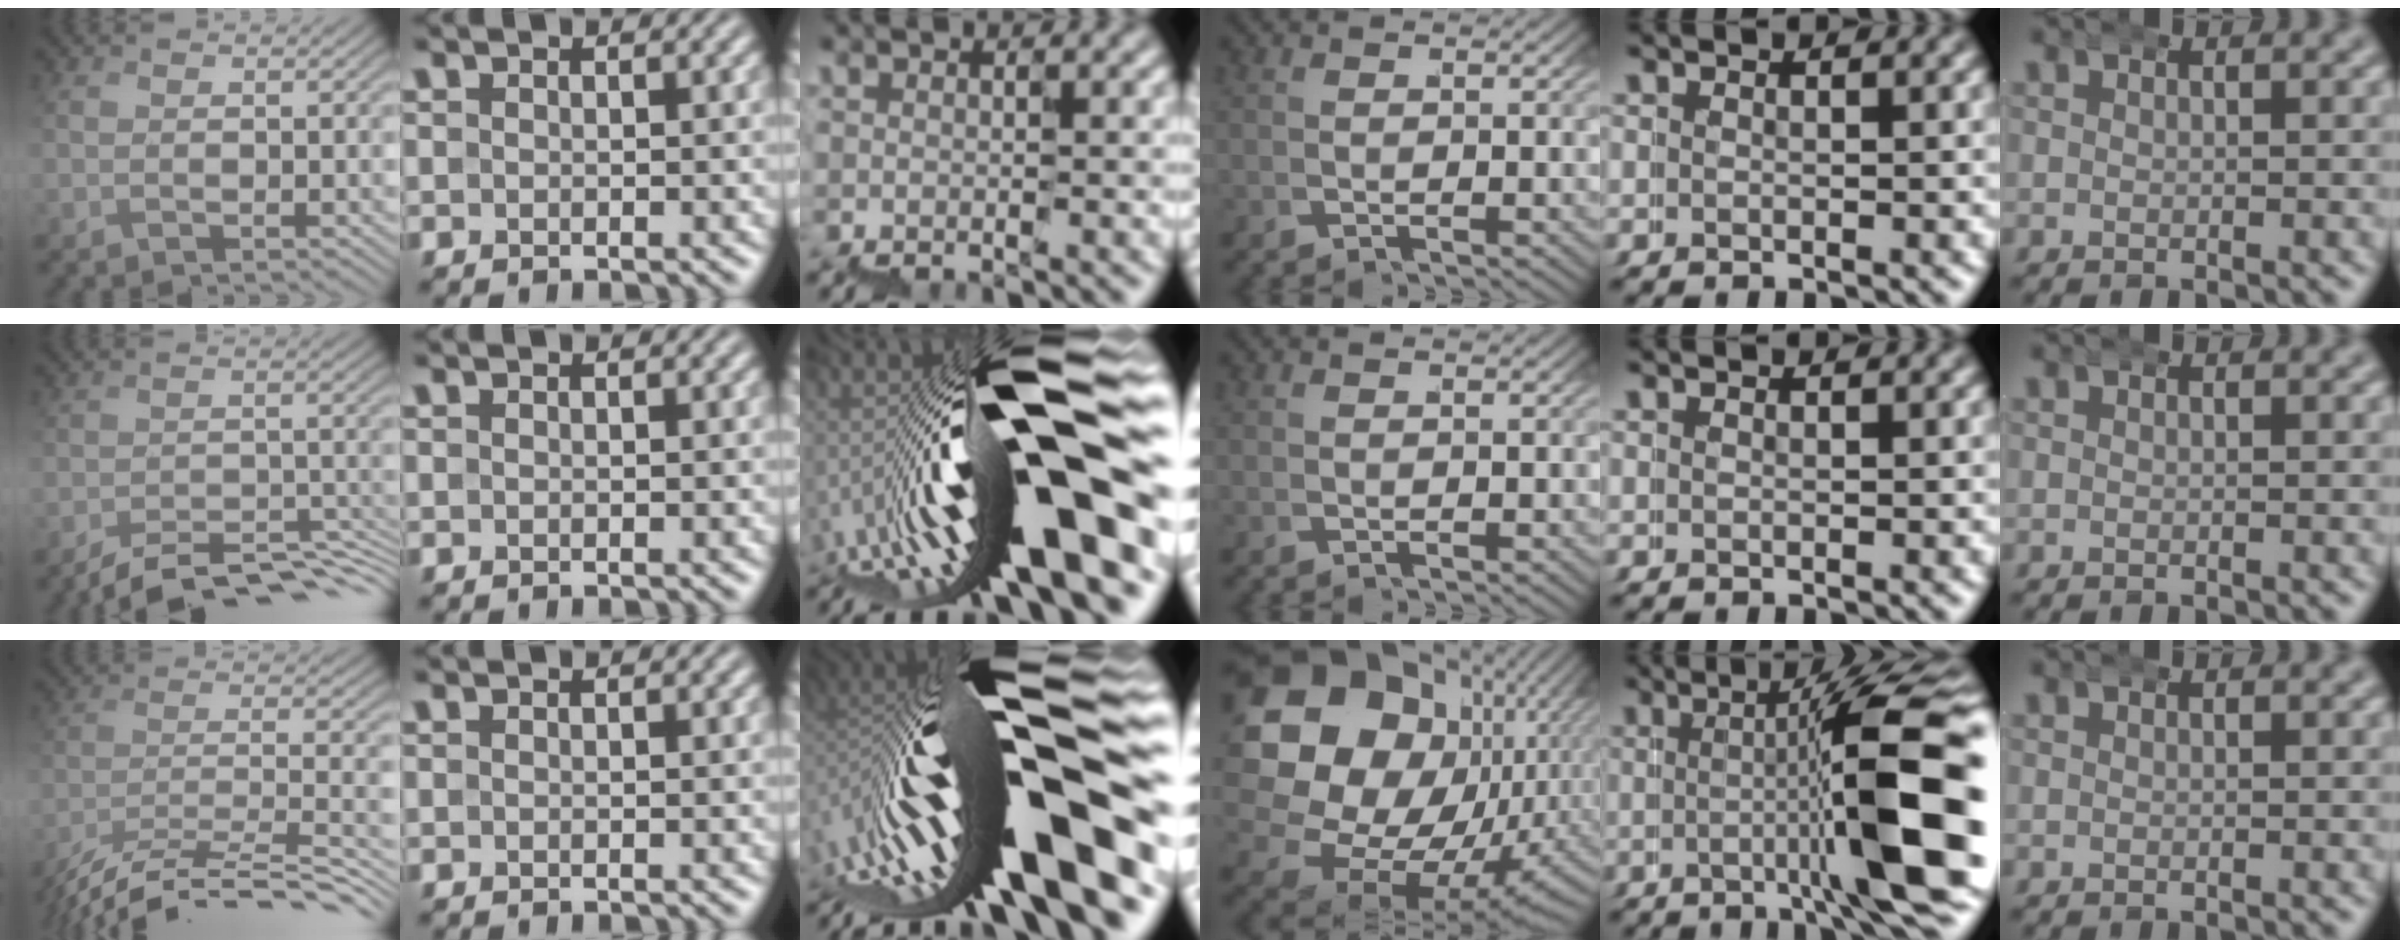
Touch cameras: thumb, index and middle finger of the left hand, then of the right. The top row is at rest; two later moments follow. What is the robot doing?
{"motion": "wrap", "object": "belt"}